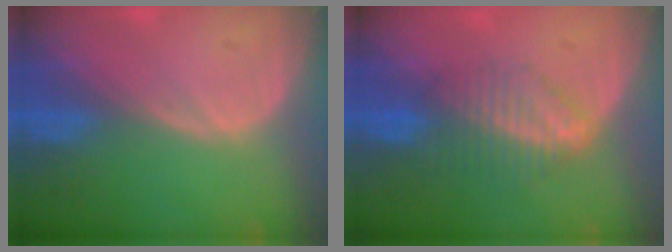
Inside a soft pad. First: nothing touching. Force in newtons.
{"total": 6.9, "press": 5.9, "slide": 3.6}